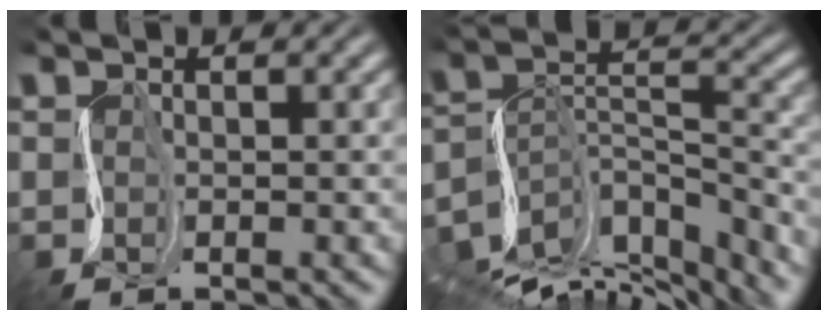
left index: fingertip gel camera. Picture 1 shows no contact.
{"total": 11.9, "force": [-9.6, 4.4, 5.4], "torque": [-0.097, 0.024, -0.144]}